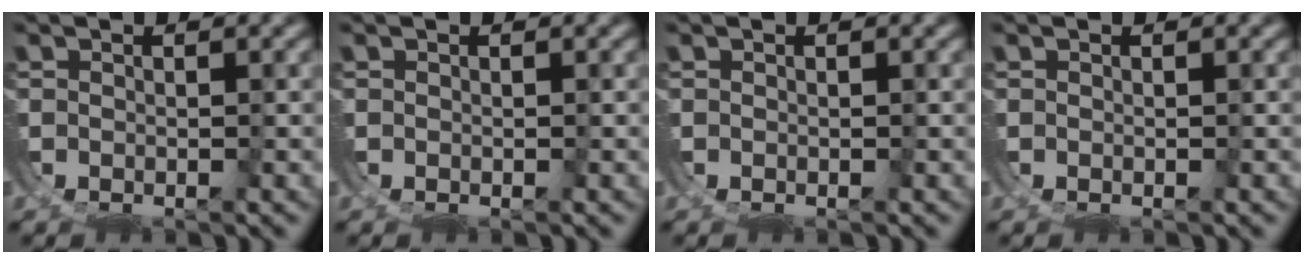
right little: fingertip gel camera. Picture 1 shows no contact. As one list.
[{"total": 0.0}, {"total": 0.0}, {"total": 0.0}]